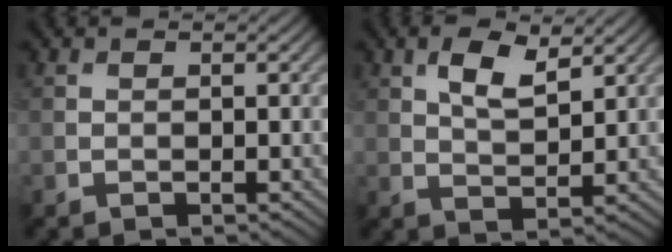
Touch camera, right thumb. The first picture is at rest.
{"total": 5.0, "force": [2.6, 2.1, 3.7], "torque": [-0.079, -0.002, 0.049]}